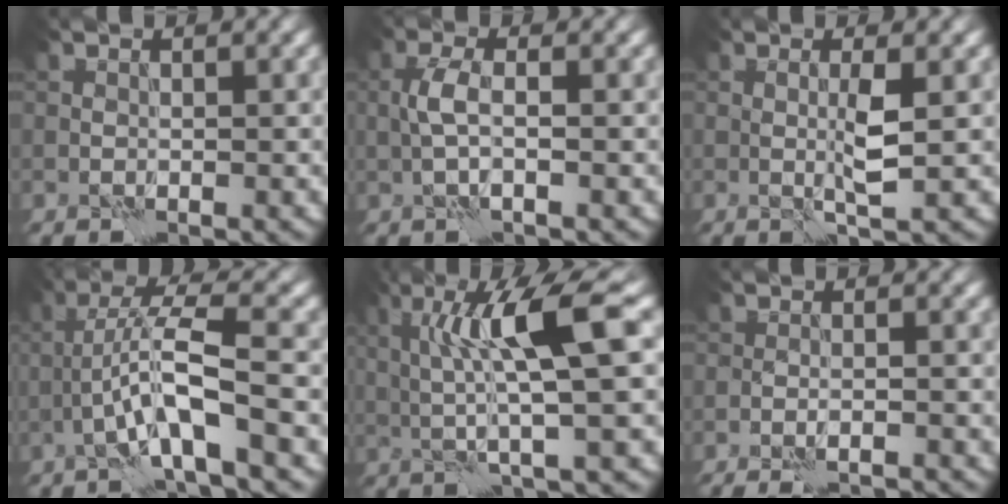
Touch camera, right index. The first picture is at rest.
{"total": 2.4, "force": [-0.1, 0.8, 2.3], "torque": [-0.053, 0.005, -0.005]}
{"total": 2.3, "force": [0.1, 0.1, 2.3], "torque": [-0.047, -0.002, 0.002]}
{"total": 5.9, "force": [-2.0, 0.6, 5.5], "torque": [-0.106, 0.019, -0.041]}
{"total": 7.6, "force": [1.5, 1.0, 7.4], "torque": [-0.130, 0.003, 0.031]}
{"total": 4.2, "force": [-3.6, 0.6, 1.9], "torque": [-0.025, 0.007, -0.048]}